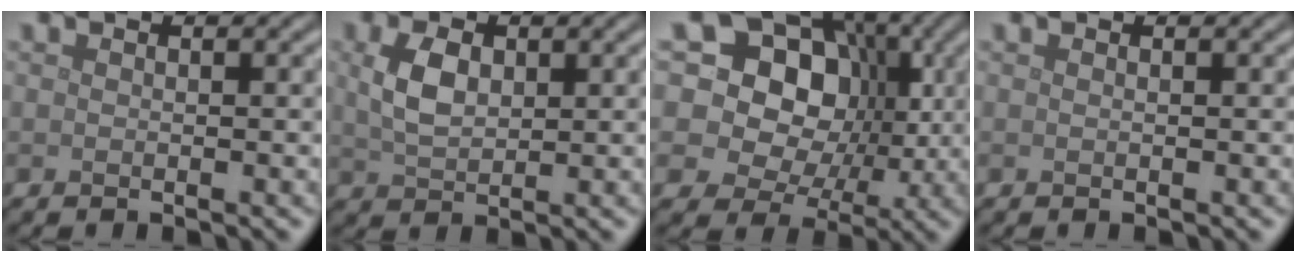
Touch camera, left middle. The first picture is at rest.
{"total": 3.7, "force": [1.0, 2.4, 2.6], "torque": [-0.062, 0.004, 0.021]}
{"total": 17.0, "force": [4.5, 14.0, 8.5], "torque": [-0.161, 0.050, 0.060]}
{"total": 0.0}